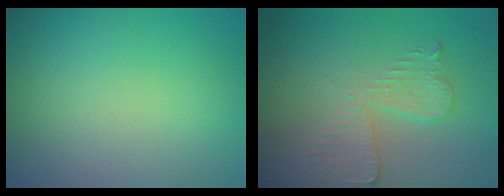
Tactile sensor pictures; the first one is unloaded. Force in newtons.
{"total": 2.9, "press": 2.7, "slide": 1.2}